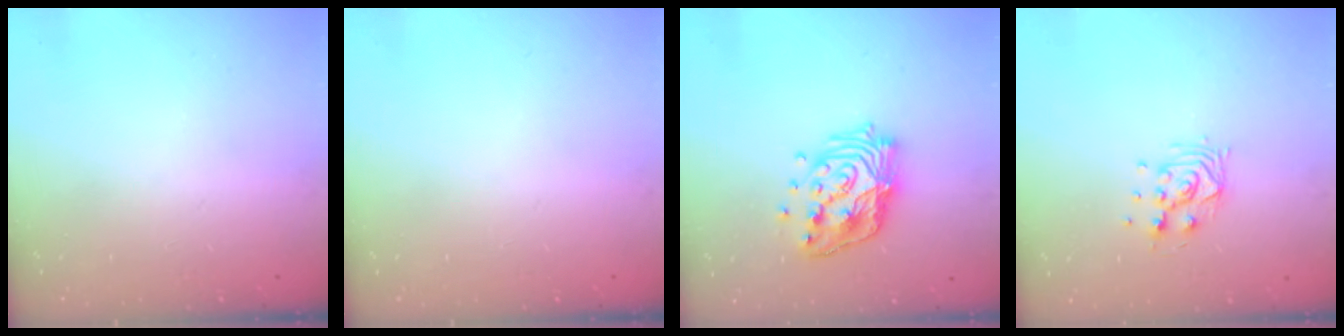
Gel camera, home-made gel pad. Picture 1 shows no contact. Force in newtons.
{"total": 0.0}
{"total": 16.7, "press": 16.7, "slide": 1.4}
{"total": 9.0, "press": 8.9, "slide": 1.5}